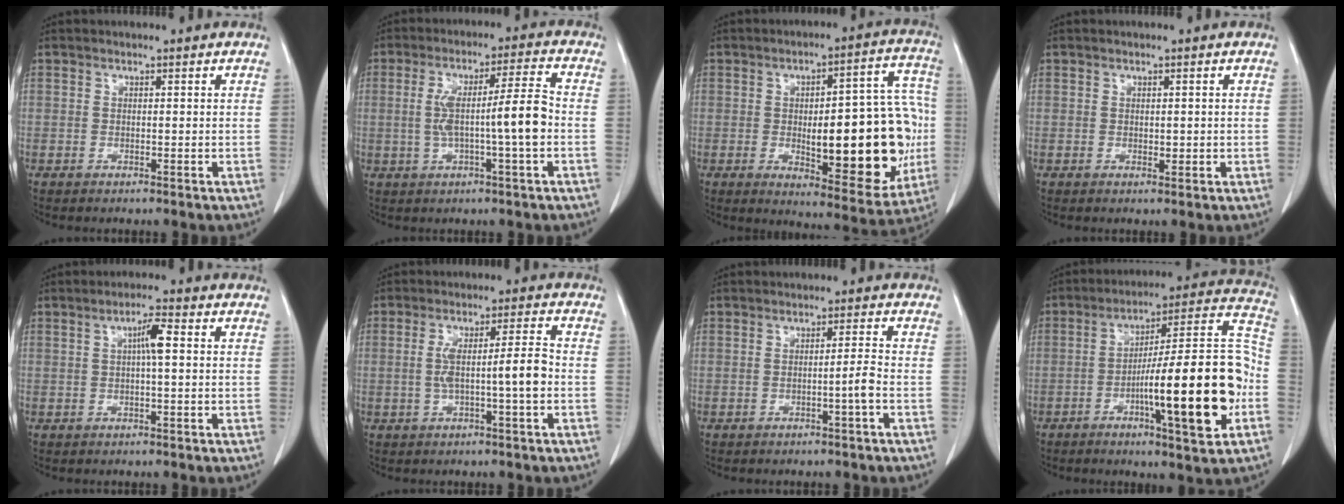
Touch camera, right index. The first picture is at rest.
{"total": 9.7, "force": [-1.1, 0.0, 9.6], "torque": [-0.171, 0.018, -0.019]}
{"total": 22.3, "force": [-2.7, 7.1, 21.0], "torque": [-0.231, 0.023, -0.015]}
{"total": 1.2, "force": [0.0, 0.7, 1.0], "torque": [-0.012, -0.001, 0.002]}
{"total": 3.6, "force": [0.6, 0.3, 3.6], "torque": [-0.063, 0.008, 0.009]}
{"total": 7.1, "force": [-1.0, 0.1, 7.0], "torque": [-0.129, 0.016, -0.013]}
{"total": 2.6, "force": [-1.0, -0.7, 2.3], "torque": [-0.037, 0.000, -0.018]}
{"total": 21.1, "force": [-5.8, 1.8, 20.3], "torque": [-0.277, 0.016, -0.084]}